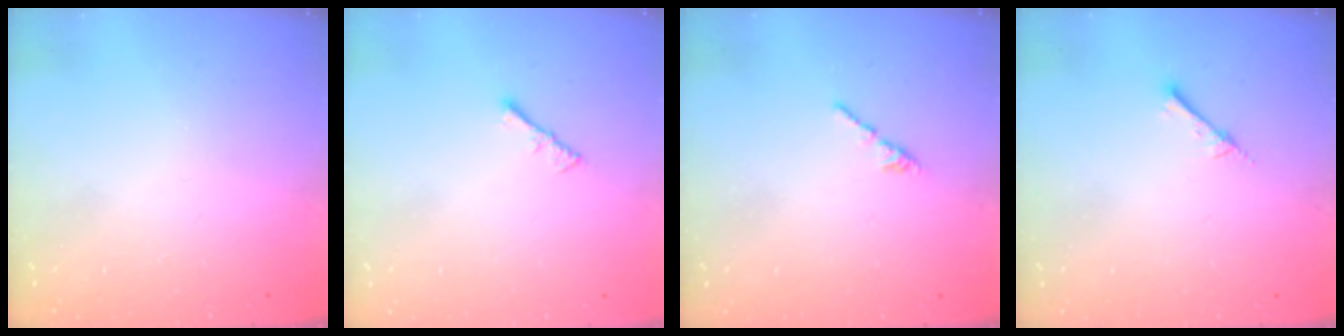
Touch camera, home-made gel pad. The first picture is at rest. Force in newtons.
{"total": 1.3, "press": 1.2, "slide": 0.4}
{"total": 1.3, "press": 1.2, "slide": 0.4}
{"total": 2.6, "press": 2.6, "slide": 0.3}